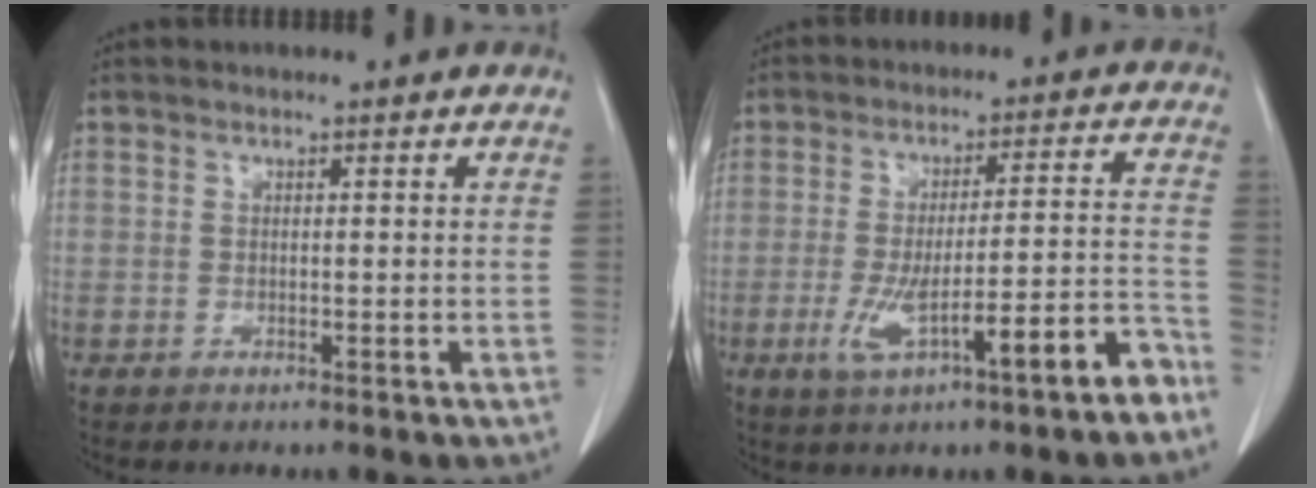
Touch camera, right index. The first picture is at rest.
{"total": 12.4, "force": [-6.3, 0.9, 10.6], "torque": [-0.165, 0.015, -0.090]}